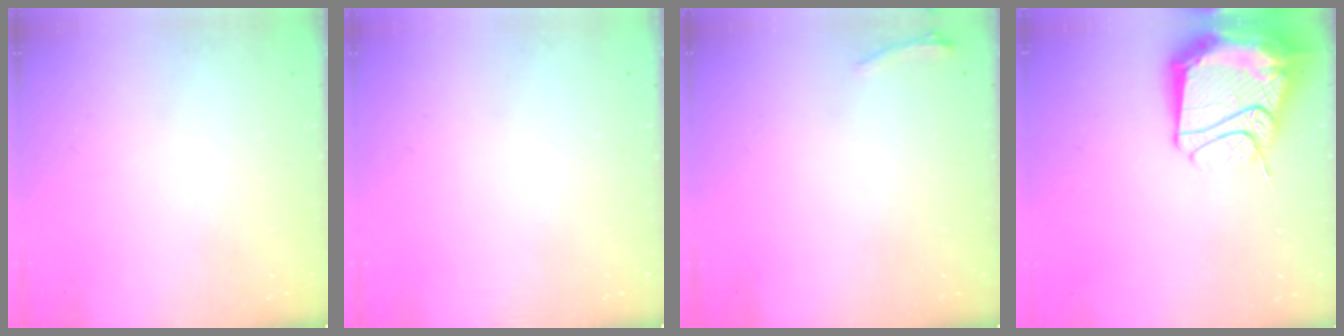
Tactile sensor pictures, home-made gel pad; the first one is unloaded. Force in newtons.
{"total": 0.0}
{"total": 5.0, "press": 4.7, "slide": 1.9}
{"total": 24.0, "press": 20.5, "slide": 12.5}